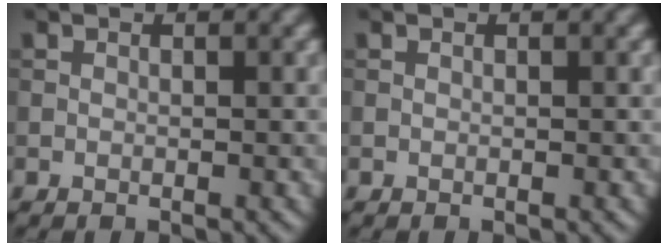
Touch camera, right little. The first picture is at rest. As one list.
[{"total": 0.0}]